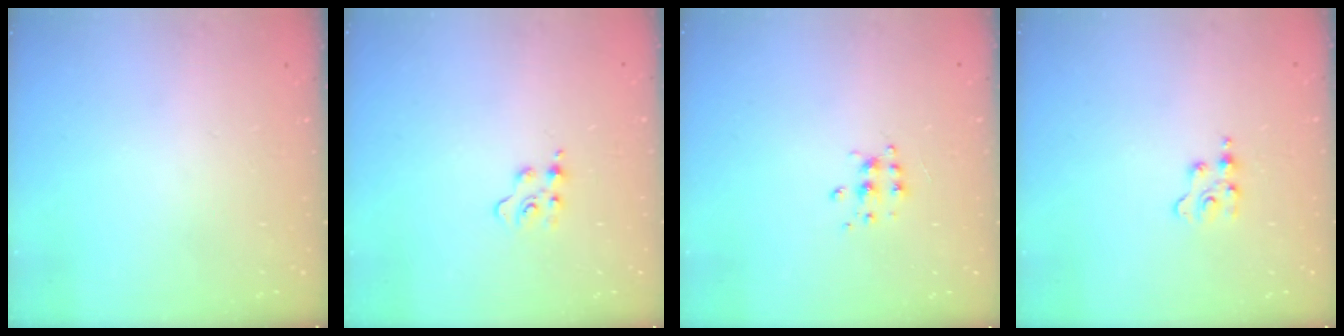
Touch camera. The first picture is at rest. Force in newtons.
{"total": 4.4, "press": 4.3, "slide": 0.4}
{"total": 5.7, "press": 5.7, "slide": 0.5}
{"total": 2.3, "press": 2.3, "slide": 0.3}